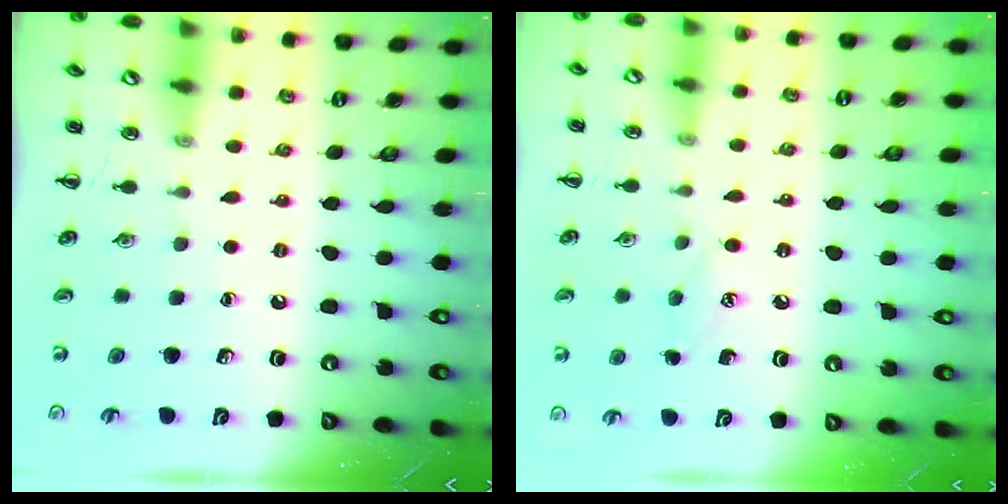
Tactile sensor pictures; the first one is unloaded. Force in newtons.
{"total": 8.0, "press": 7.8, "slide": 2.0}